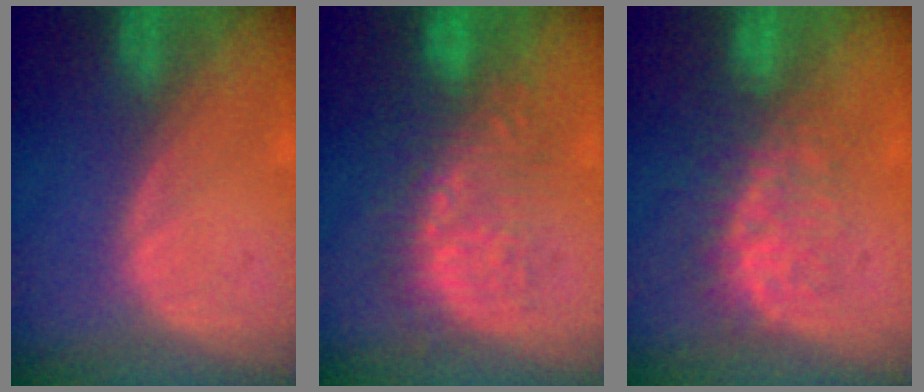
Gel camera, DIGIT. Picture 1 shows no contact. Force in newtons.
{"total": 9.0, "press": 8.7, "slide": 2.2}
{"total": 7.7, "press": 7.4, "slide": 1.9}